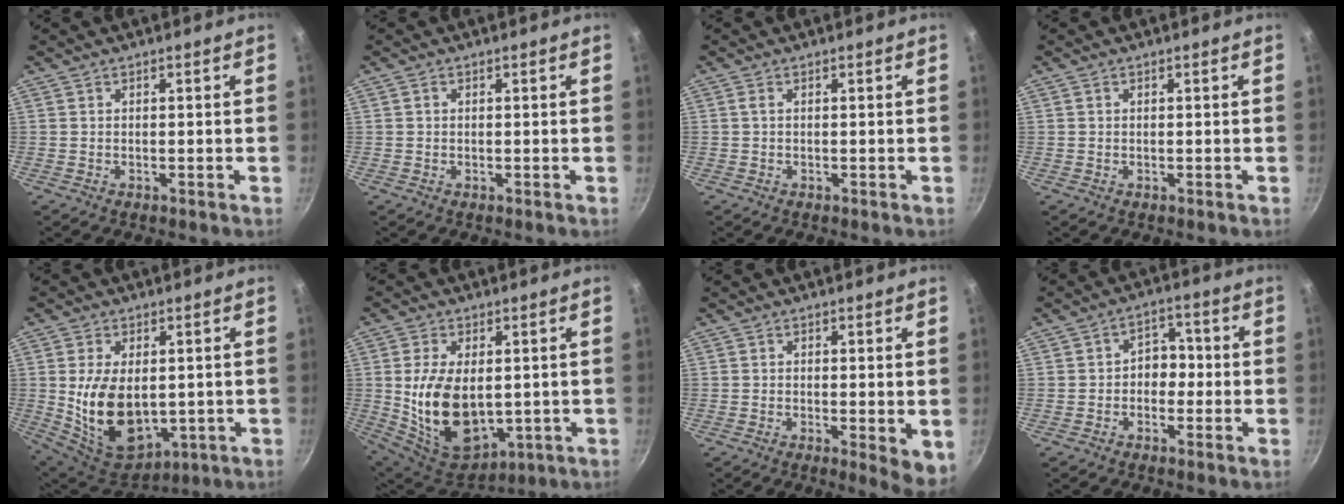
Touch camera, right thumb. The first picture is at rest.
{"total": 0.6, "force": [0.1, 0.5, 0.3], "torque": [-0.004, 0.001, 0.001]}
{"total": 0.6, "force": [0.1, 0.3, 0.5], "torque": [-0.010, 0.000, -0.001]}
{"total": 0.0}
{"total": 15.2, "force": [-0.3, 9.1, 12.1], "torque": [-0.199, -0.012, 0.026]}
{"total": 16.5, "force": [0.0, 9.8, 13.3], "torque": [-0.229, -0.015, 0.028]}
{"total": 5.0, "force": [-0.9, 1.2, 4.7], "torque": [-0.069, -0.015, -0.014]}
{"total": 5.2, "force": [-0.8, 4.0, 3.3], "torque": [-0.014, 0.022, -0.025]}